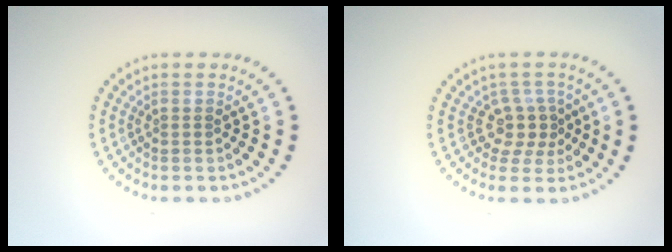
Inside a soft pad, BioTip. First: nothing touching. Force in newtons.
{"total": 2.7, "press": 2.0, "slide": 1.8}